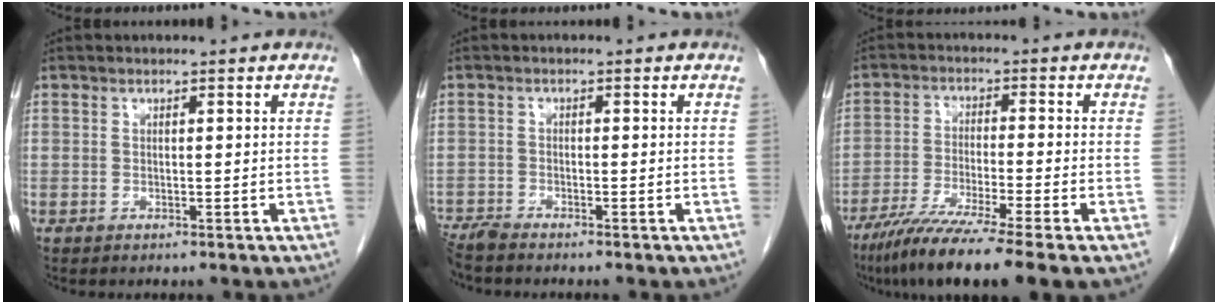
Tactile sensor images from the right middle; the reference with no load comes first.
{"total": 3.1, "force": [-2.9, -0.2, 0.9], "torque": [-0.017, -0.011, -0.056]}
{"total": 11.7, "force": [-8.5, -1.2, 7.9], "torque": [-0.131, -0.039, -0.140]}